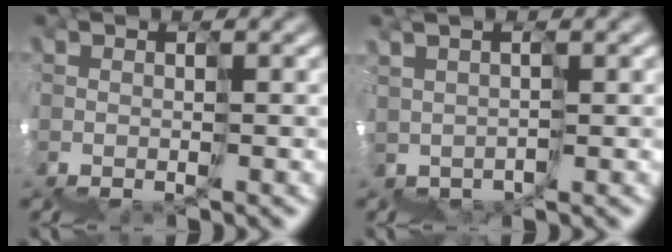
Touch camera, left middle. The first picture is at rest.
{"total": 2.5, "force": [1.4, -1.1, -1.7], "torque": [-0.003, 0.019, 0.020]}